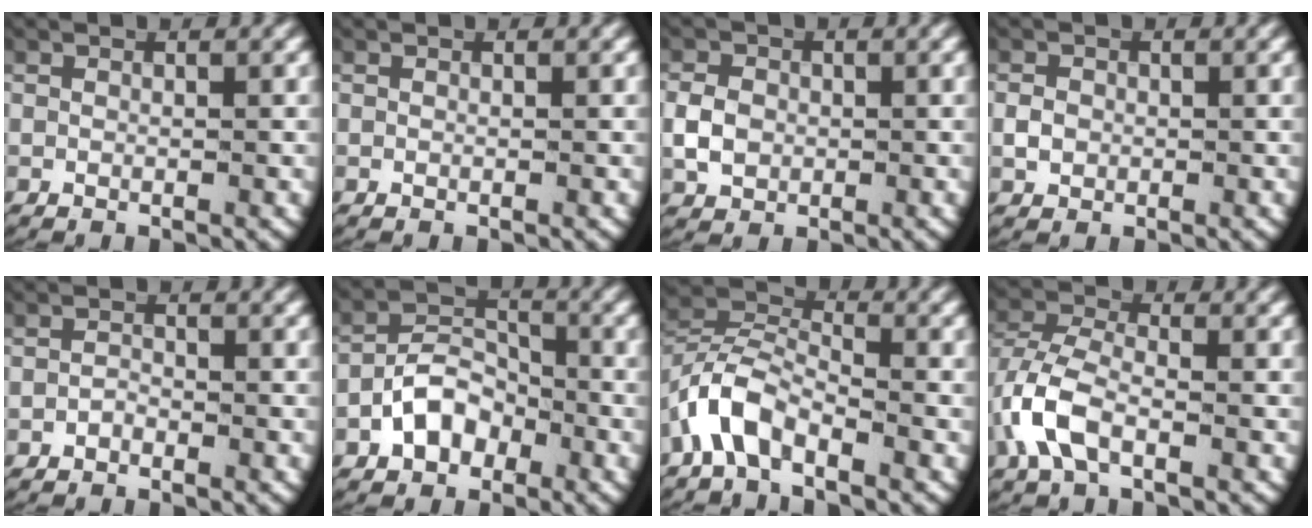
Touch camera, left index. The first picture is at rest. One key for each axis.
{"total": 0.0}
{"total": 2.6, "fx": -0.3, "fy": 2.2, "fz": 1.4, "tx": -0.036, "ty": -0.006, "tz": 0.001}
{"total": 1.1, "fx": -0.3, "fy": 1.0, "fz": 0.5, "tx": -0.022, "ty": -0.008, "tz": 0.001}
{"total": 0.9, "fx": -0.8, "fy": 0.5, "fz": 0.2, "tx": -0.006, "ty": -0.007, "tz": -0.012}
{"total": 4.3, "fx": -2.0, "fy": 3.1, "fz": 2.3, "tx": -0.043, "ty": 0.001, "tz": -0.038}
{"total": 4.4, "fx": -1.8, "fy": 3.0, "fz": 2.6, "tx": -0.060, "ty": -0.003, "tz": -0.042}
{"total": 4.0, "fx": -1.3, "fy": 2.5, "fz": 2.9, "tx": -0.081, "ty": -0.008, "tz": -0.022}